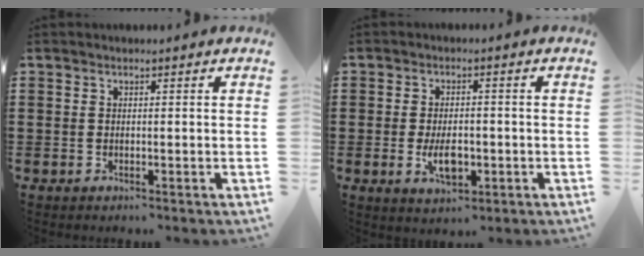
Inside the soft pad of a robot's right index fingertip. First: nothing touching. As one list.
[{"total": 5.0, "force": [-1.2, 2.4, 4.2], "torque": [-0.080, -0.007, -0.023]}]